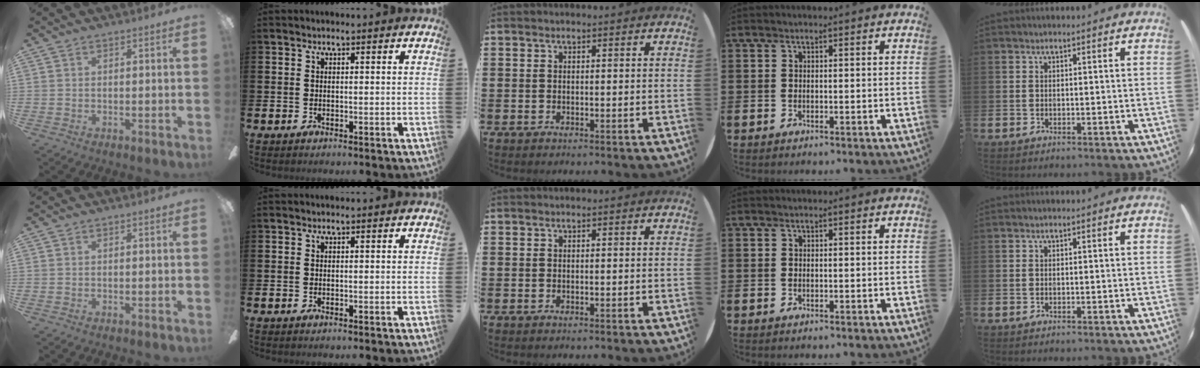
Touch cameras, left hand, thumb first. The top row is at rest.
{}